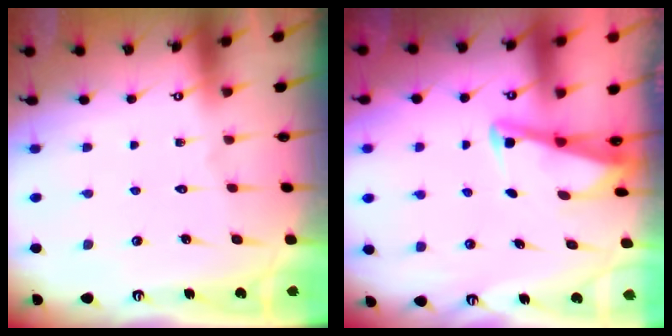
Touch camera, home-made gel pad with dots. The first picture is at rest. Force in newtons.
{"total": 2.7, "press": 2.7, "slide": 0.4}